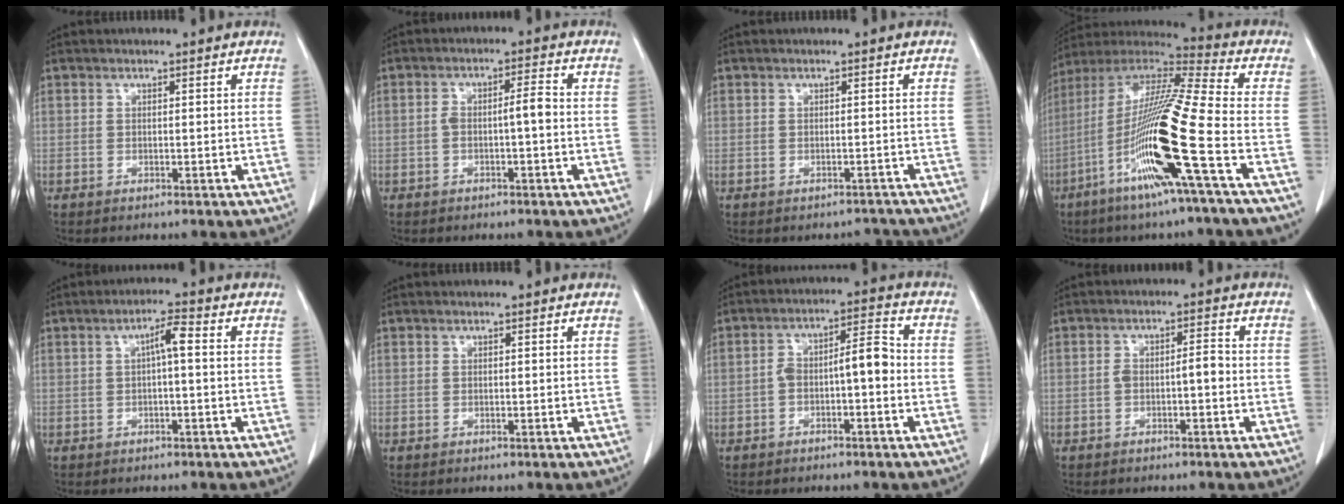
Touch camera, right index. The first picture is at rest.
{"total": 3.6, "force": [-0.6, 0.6, 3.5], "torque": [-0.062, 0.016, -0.007]}
{"total": 1.8, "force": [-1.4, 0.9, -0.6], "torque": [0.014, 0.007, -0.016]}
{"total": 19.3, "force": [-6.8, -1.2, 18.1], "torque": [-0.364, -0.021, -0.142]}
{"total": 3.3, "force": [0.3, 0.4, 3.3], "torque": [-0.057, 0.010, 0.005]}
{"total": 0.0}
{"total": 6.1, "force": [-1.5, 1.7, 5.6], "torque": [-0.096, 0.033, -0.024]}
{"total": 3.2, "force": [-0.9, 0.8, 2.9], "torque": [-0.048, 0.016, -0.011]}